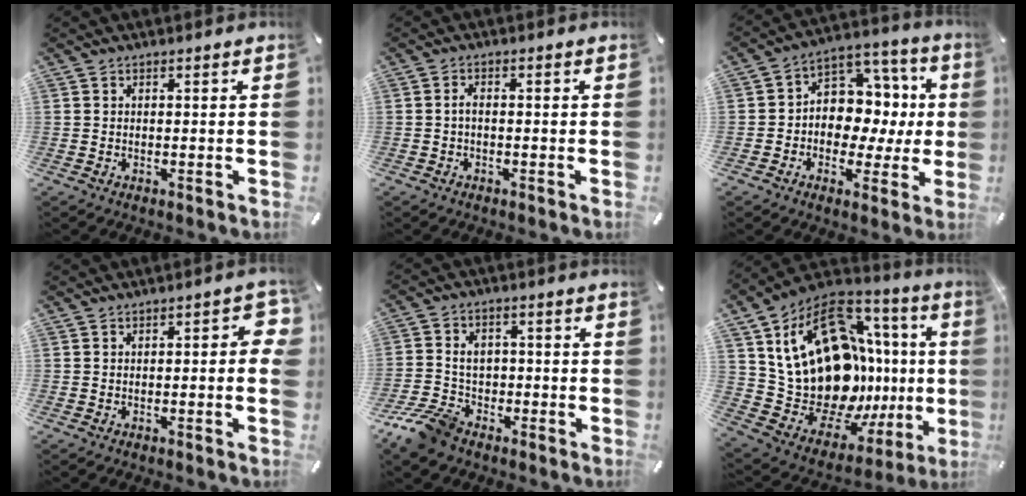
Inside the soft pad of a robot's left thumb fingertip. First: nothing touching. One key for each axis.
{"total": 1.6, "fx": -0.8, "fy": 0.6, "fz": 1.2, "tx": -0.025, "ty": 0.005, "tz": -0.017}
{"total": 10.7, "fx": -0.4, "fy": 9.5, "fz": 4.8, "tx": -0.060, "ty": -0.013, "tz": 0.002}
{"total": 5.3, "fx": -0.4, "fy": 2.0, "fz": 4.9, "tx": -0.059, "ty": 0.002, "tz": -0.010}
{"total": 10.1, "fx": -4.3, "fy": 7.7, "fz": 5.0, "tx": -0.110, "ty": 0.030, "tz": -0.079}
{"total": 27.8, "fx": 3.4, "fy": 18.4, "fz": 20.5, "tx": -0.295, "ty": -0.086, "tz": 0.121}